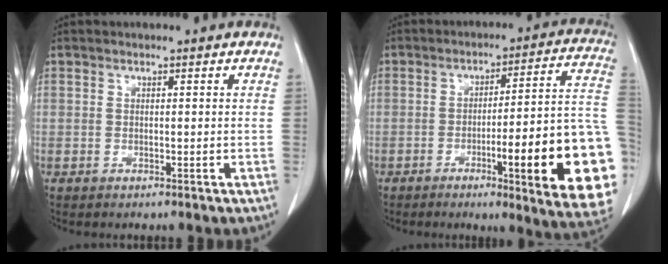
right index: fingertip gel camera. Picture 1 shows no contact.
{"total": 21.4, "force": [-6.2, 1.5, 20.4], "torque": [-0.166, 0.010, -0.075]}